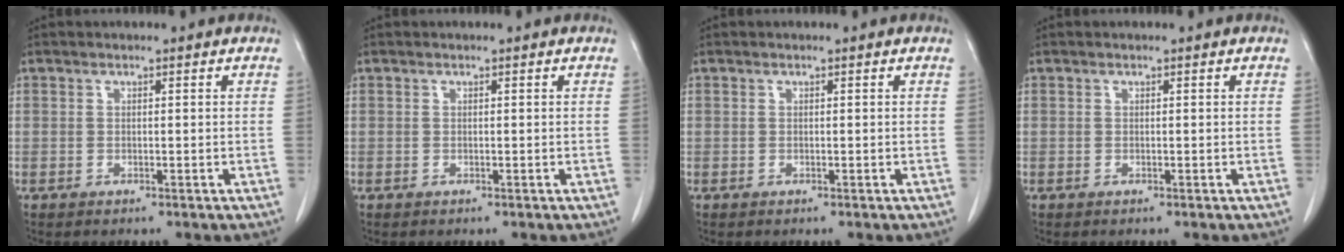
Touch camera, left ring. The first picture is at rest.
{"total": 0.0}
{"total": 0.0}
{"total": 0.0}